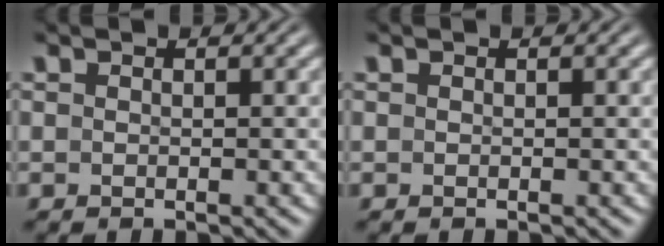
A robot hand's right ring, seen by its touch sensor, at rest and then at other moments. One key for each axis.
{"total": 0.0}